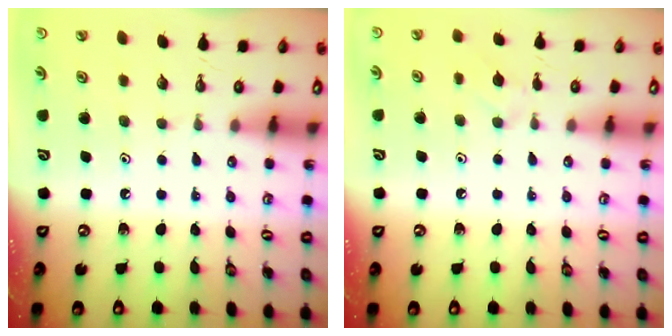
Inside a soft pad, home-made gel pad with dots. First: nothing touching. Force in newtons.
{"total": 3.8, "press": 3.7, "slide": 0.7}